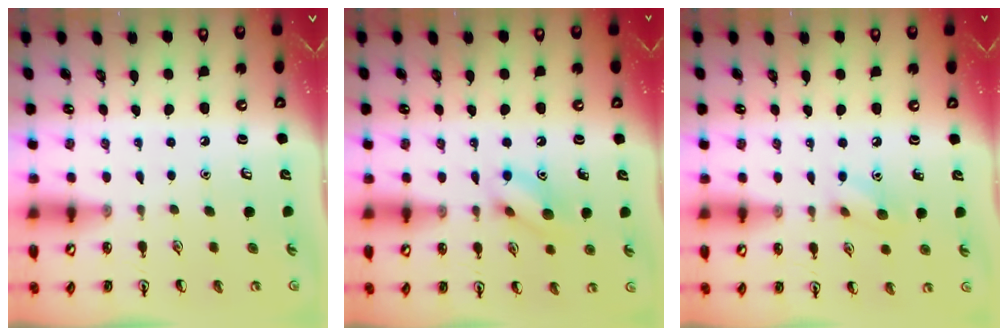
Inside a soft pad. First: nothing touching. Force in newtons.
{"total": 9.4, "press": 9.3, "slide": 0.5}
{"total": 7.3, "press": 7.0, "slide": 2.0}